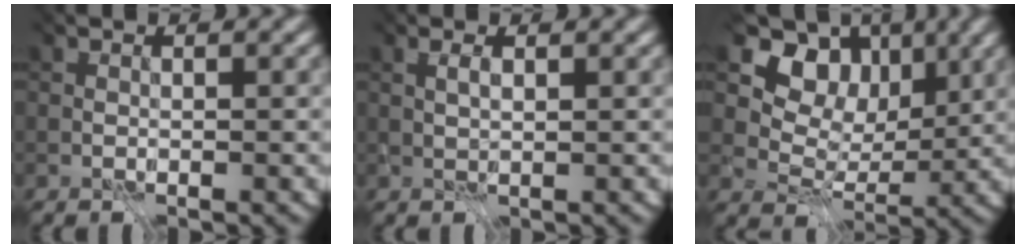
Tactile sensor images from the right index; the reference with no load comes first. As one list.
[{"total": 1.1, "force": [0.0, 0.3, 1.1], "torque": [-0.015, 0.011, 0.001]}, {"total": 7.0, "force": [3.1, 5.1, 3.7], "torque": [-0.070, -0.010, 0.063]}]